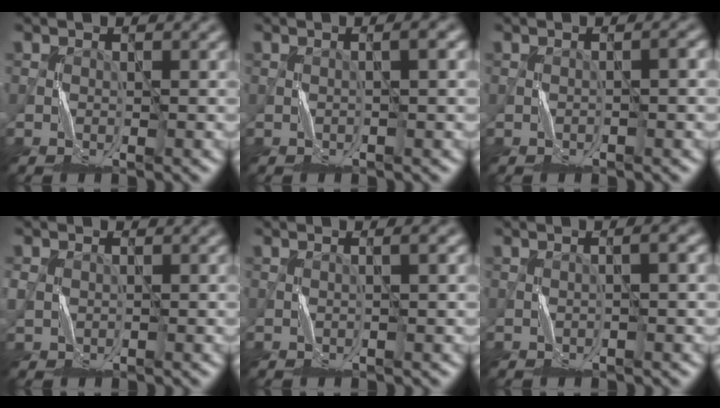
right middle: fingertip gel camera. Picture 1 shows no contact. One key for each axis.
{"total": 1.8, "fx": 0.6, "fy": 0.1, "fz": 1.6, "tx": -0.014, "ty": 0.005, "tz": -0.001}
{"total": 0.8, "fx": 0.0, "fy": -0.1, "fz": 0.8, "tx": -0.012, "ty": 0.004, "tz": -0.002}
{"total": 0.7, "fx": 0.2, "fy": 0.6, "fz": 0.1, "tx": -0.010, "ty": 0.001, "tz": 0.005}
{"total": 1.0, "fx": 0.5, "fy": -0.2, "fz": 0.9, "tx": -0.011, "ty": 0.002, "tz": 0.003}
{"total": 1.7, "fx": 0.6, "fy": 0.1, "fz": 1.6, "tx": -0.016, "ty": 0.001, "tz": 0.000}